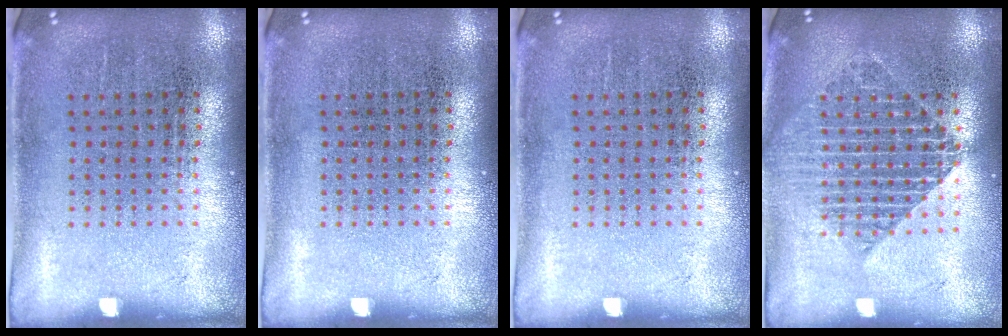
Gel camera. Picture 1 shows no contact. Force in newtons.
{"total": 0.0}
{"total": 0.0}
{"total": 1.8, "press": 1.6, "slide": 1.0}